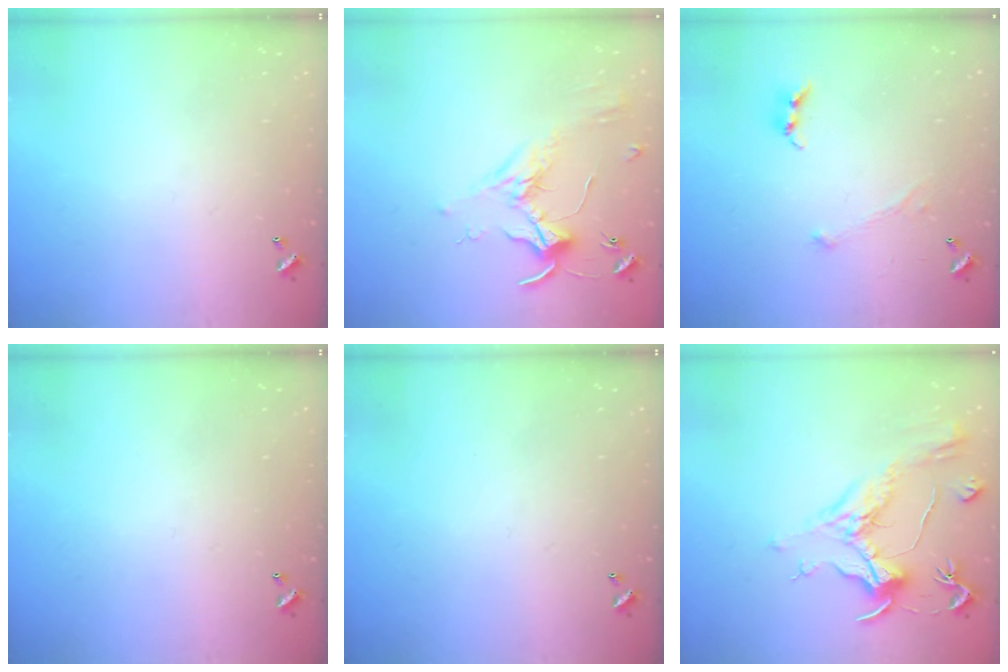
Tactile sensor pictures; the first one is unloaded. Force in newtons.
{"total": 1.6, "press": 1.6, "slide": 0.4}
{"total": 0.0}
{"total": 0.0}
{"total": 0.0}
{"total": 1.1, "press": 0.1, "slide": 1.1}